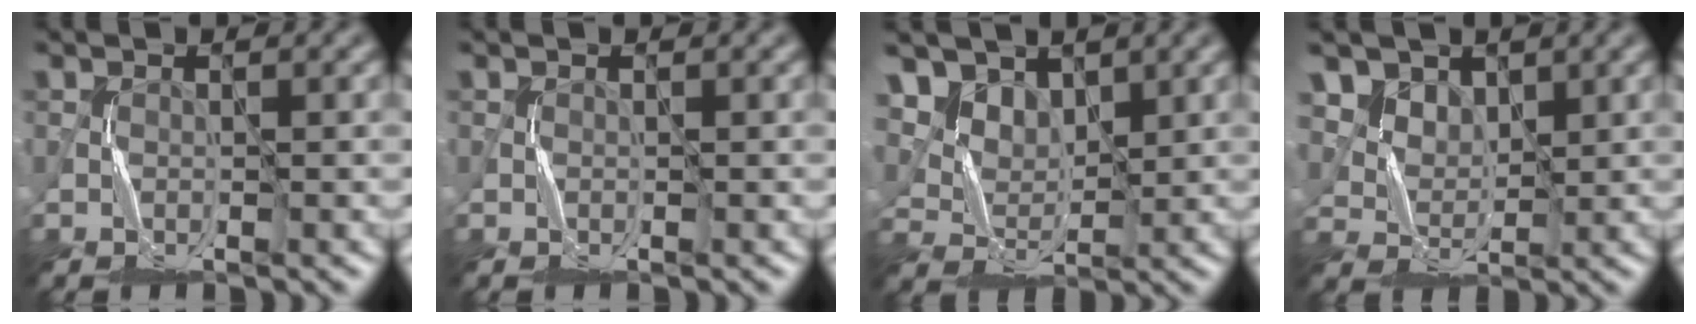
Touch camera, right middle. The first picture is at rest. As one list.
[{"total": 0.0}, {"total": 7.0, "force": [4.7, 4.2, 3.0], "torque": [-0.086, -0.015, 0.103]}, {"total": 6.0, "force": [4.1, 3.8, 2.2], "torque": [-0.074, -0.018, 0.094]}]